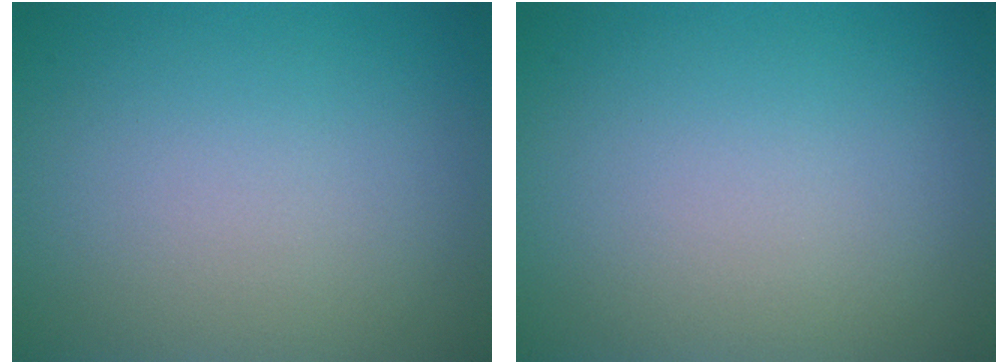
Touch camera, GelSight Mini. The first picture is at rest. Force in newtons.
{"total": 0.0}